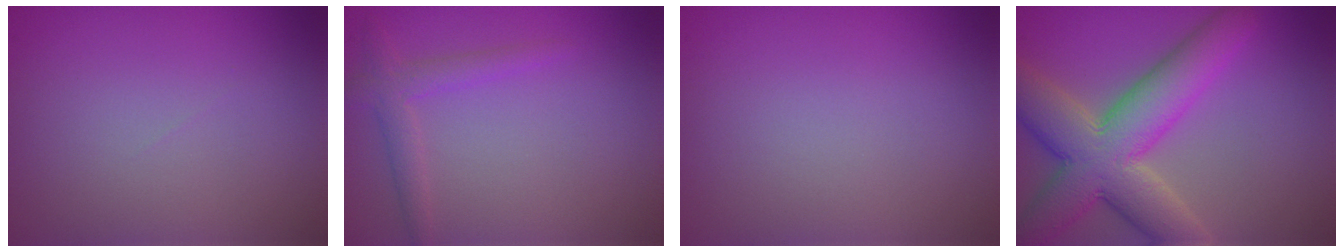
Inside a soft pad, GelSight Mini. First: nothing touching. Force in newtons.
{"total": 2.1, "press": 2.1, "slide": 0.1}
{"total": 0.0}
{"total": 9.6, "press": 9.6, "slide": 0.6}